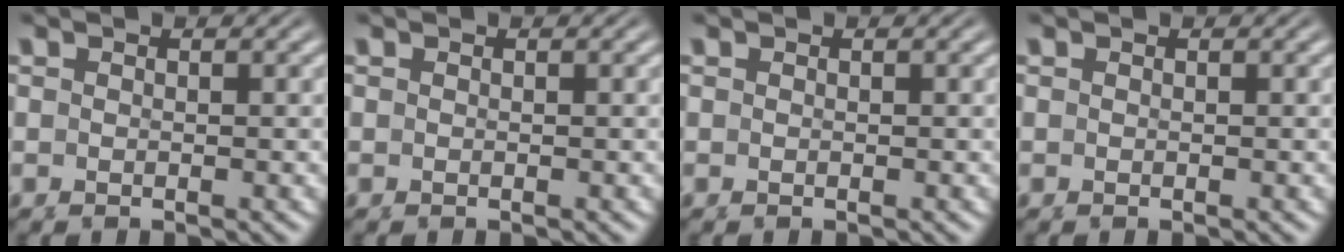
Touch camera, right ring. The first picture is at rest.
{"total": 0.0}
{"total": 1.5, "force": [-0.3, -1.4, -0.4], "torque": [0.017, -0.010, 0.005]}
{"total": 0.0}